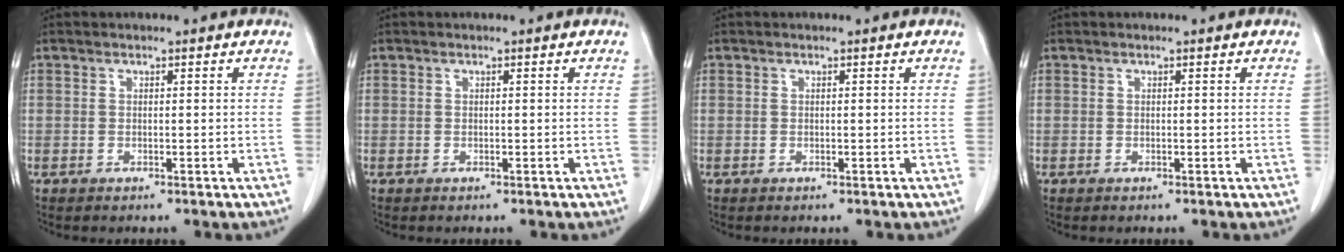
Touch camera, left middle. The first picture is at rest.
{"total": 0.0}
{"total": 0.0}
{"total": 0.0}